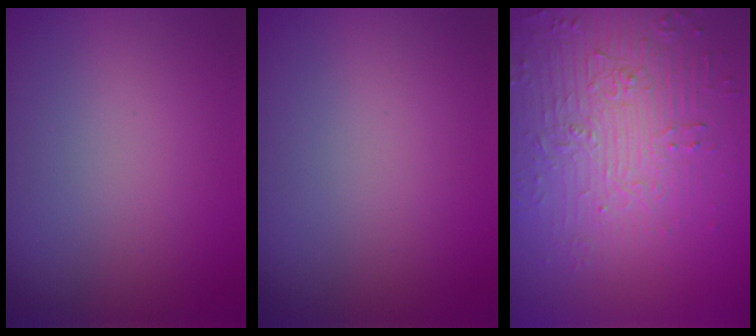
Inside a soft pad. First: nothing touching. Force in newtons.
{"total": 0.0}
{"total": 4.4, "press": 4.3, "slide": 0.7}